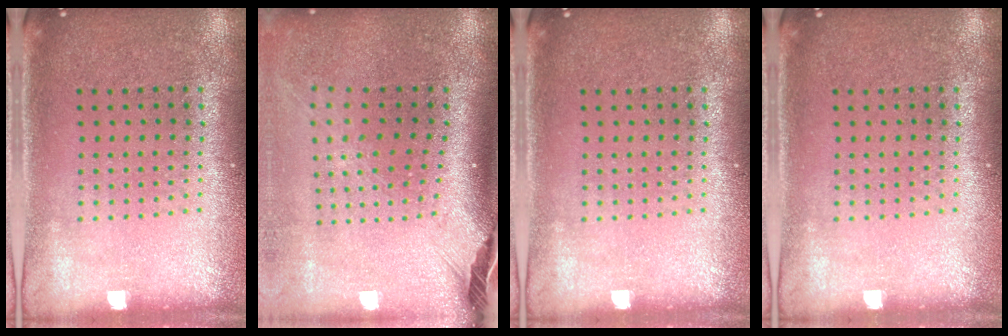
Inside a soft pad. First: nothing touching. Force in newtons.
{"total": 2.6, "press": 1.8, "slide": 1.8}
{"total": 0.0}
{"total": 0.0}